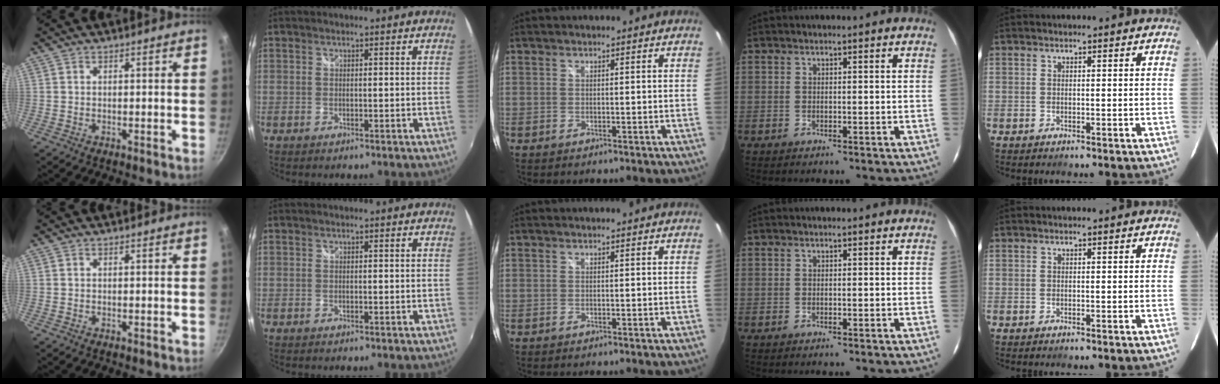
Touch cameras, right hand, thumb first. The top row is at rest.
{}